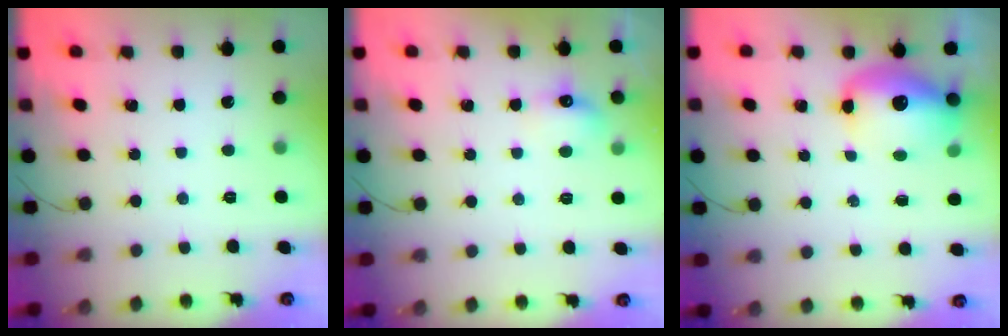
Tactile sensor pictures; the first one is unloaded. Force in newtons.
{"total": 6.0, "press": 5.9, "slide": 1.2}
{"total": 11.7, "press": 11.3, "slide": 2.9}